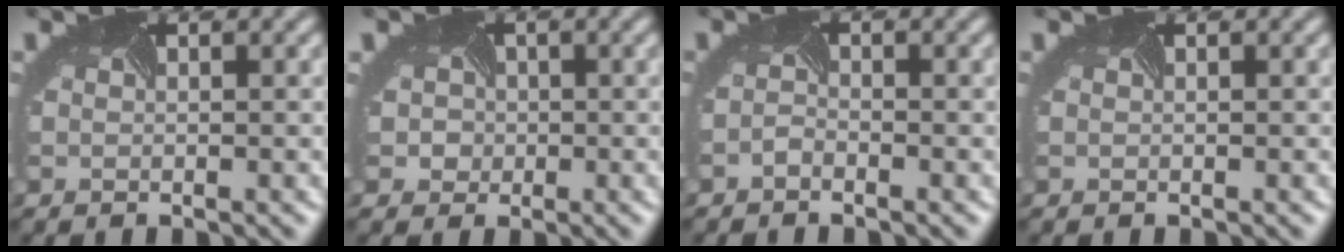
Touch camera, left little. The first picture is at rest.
{"total": 3.1, "force": [0.3, 3.1, 0.5], "torque": [-0.003, 0.017, -0.018]}
{"total": 0.9, "force": [-0.7, -0.2, -0.5], "torque": [-0.006, 0.002, -0.020]}
{"total": 0.0}